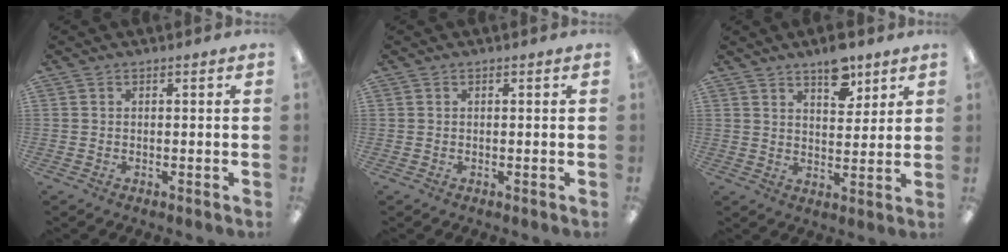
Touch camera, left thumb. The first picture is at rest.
{"total": 0.0}
{"total": 8.4, "force": [6.0, 3.9, 4.4], "torque": [-0.045, -0.037, 0.100]}